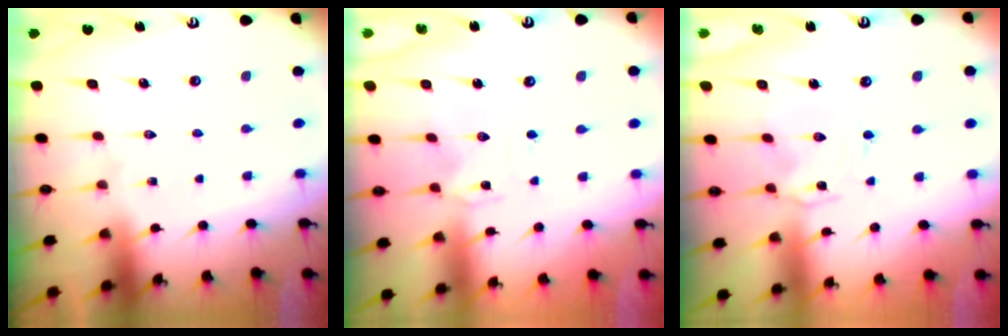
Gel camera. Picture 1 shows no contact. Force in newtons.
{"total": 0.0}
{"total": 0.6, "press": 0.6, "slide": 0.2}